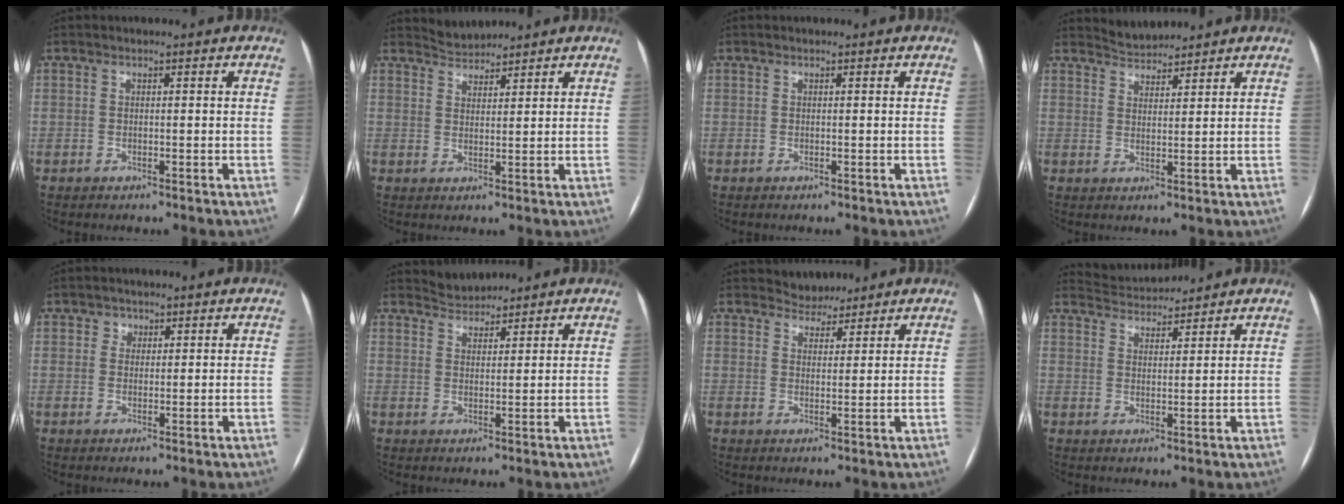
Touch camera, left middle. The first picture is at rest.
{"total": 2.7, "force": [2.6, 0.1, -0.7], "torque": [0.005, 0.008, 0.055]}
{"total": 0.0}
{"total": 3.1, "force": [3.0, 0.2, -0.6], "torque": [0.005, 0.009, 0.059]}
{"total": 1.6, "force": [0.8, 1.4, 0.1], "torque": [0.006, -0.001, 0.008]}
{"total": 2.9, "force": [2.8, 0.3, -0.7], "torque": [0.006, 0.011, 0.056]}
{"total": 3.3, "force": [3.0, 1.2, -0.4], "torque": [0.006, 0.005, 0.048]}
{"total": 4.9, "force": [4.9, 0.2, -0.4], "torque": [-0.006, 0.017, 0.085]}